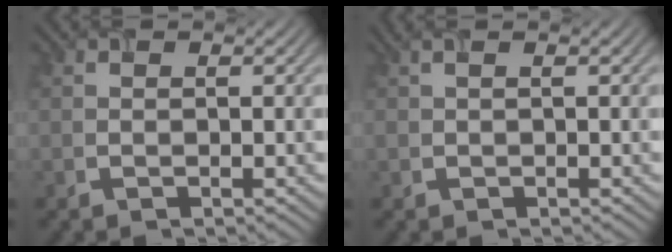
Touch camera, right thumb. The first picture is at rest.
{"total": 1.6, "force": [0.6, 0.6, 1.4], "torque": [-0.024, 0.005, 0.007]}